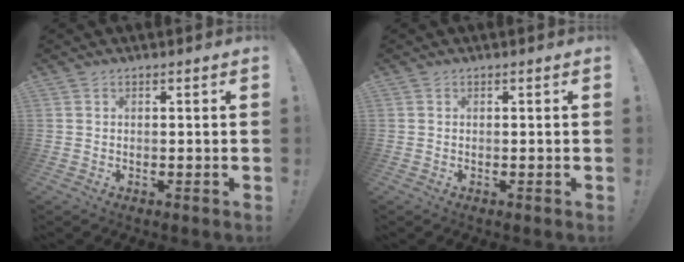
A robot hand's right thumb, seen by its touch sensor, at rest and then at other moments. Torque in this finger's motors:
{"motor_torque": [-0.05, -0.15, 0.03, -0.05, -0.08]}